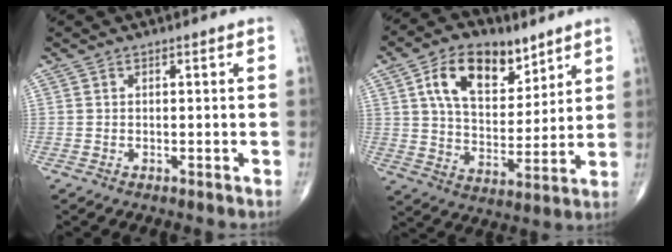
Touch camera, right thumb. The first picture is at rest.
{"total": 15.3, "force": [7.6, 8.9, 9.8], "torque": [-0.131, -0.032, 0.139]}